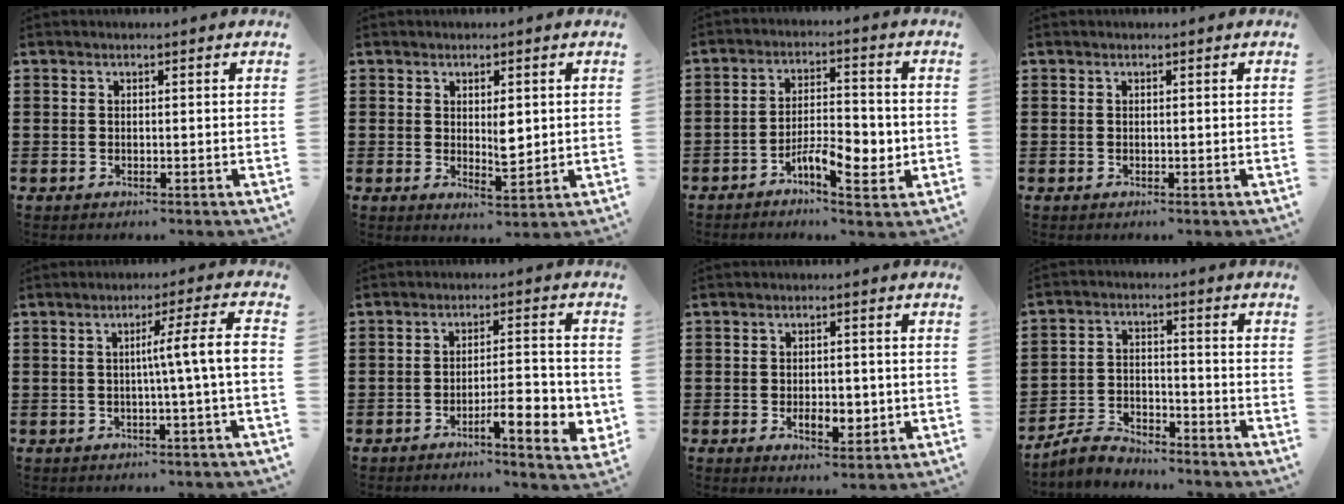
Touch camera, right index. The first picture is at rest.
{"total": 3.8, "force": [0.8, 1.7, 3.4], "torque": [-0.044, -0.008, 0.009]}
{"total": 7.1, "force": [-2.9, 2.6, 6.0], "torque": [-0.097, 0.008, -0.047]}
{"total": 0.0}
{"total": 6.6, "force": [-0.4, -0.7, 6.5], "torque": [-0.109, -0.010, -0.015]}
{"total": 6.4, "force": [-3.0, 1.4, 5.5], "torque": [-0.079, -0.003, -0.050]}
{"total": 4.3, "force": [-1.1, 2.2, 3.6], "torque": [-0.054, 0.002, -0.019]}
{"total": 3.8, "force": [-3.6, 0.9, 0.6], "torque": [-0.022, 0.006, -0.077]}